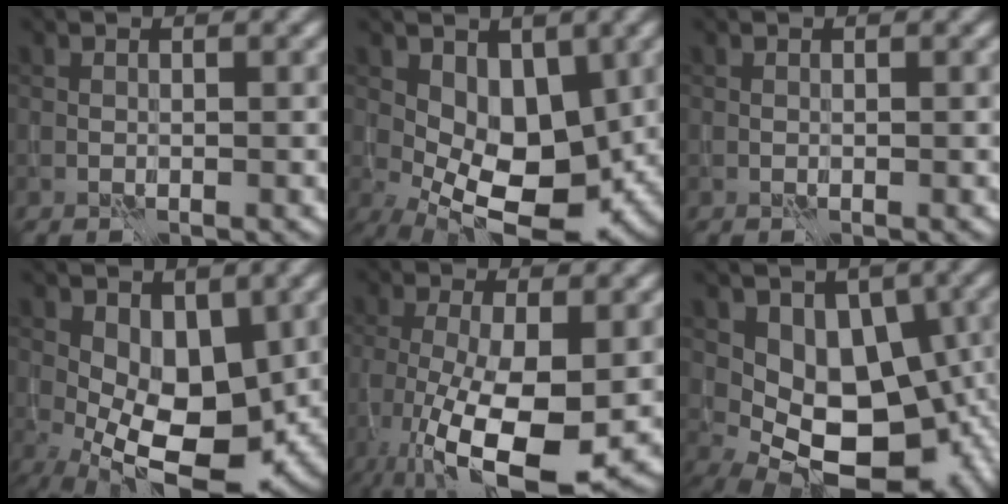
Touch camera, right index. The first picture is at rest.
{"total": 7.5, "force": [0.2, 4.4, 6.0], "torque": [-0.100, -0.014, 0.002]}
{"total": 0.0}
{"total": 7.2, "force": [-0.5, 3.9, 6.0], "torque": [-0.102, -0.007, -0.009]}
{"total": 10.6, "force": [-3.2, 3.5, 9.4], "torque": [-0.176, -0.020, -0.053]}
{"total": 12.3, "force": [0.1, 8.4, 8.9], "torque": [-0.095, -0.016, 0.018]}